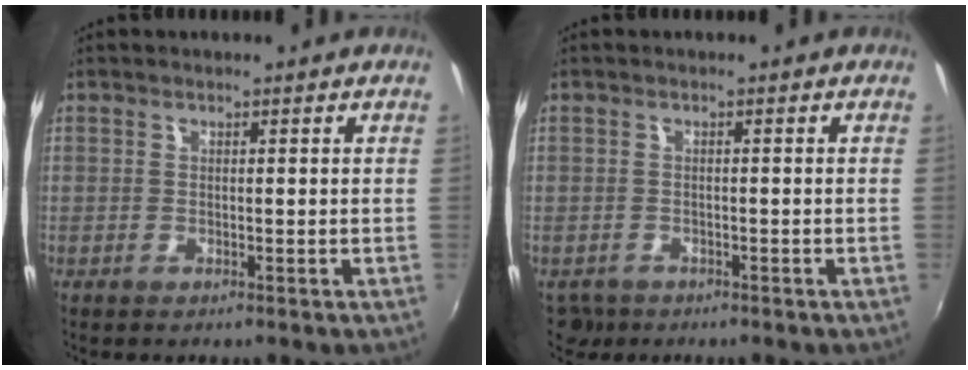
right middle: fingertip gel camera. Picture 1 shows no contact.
{"total": 2.9, "force": [-1.8, 2.2, 0.8], "torque": [-0.021, -0.007, -0.026]}